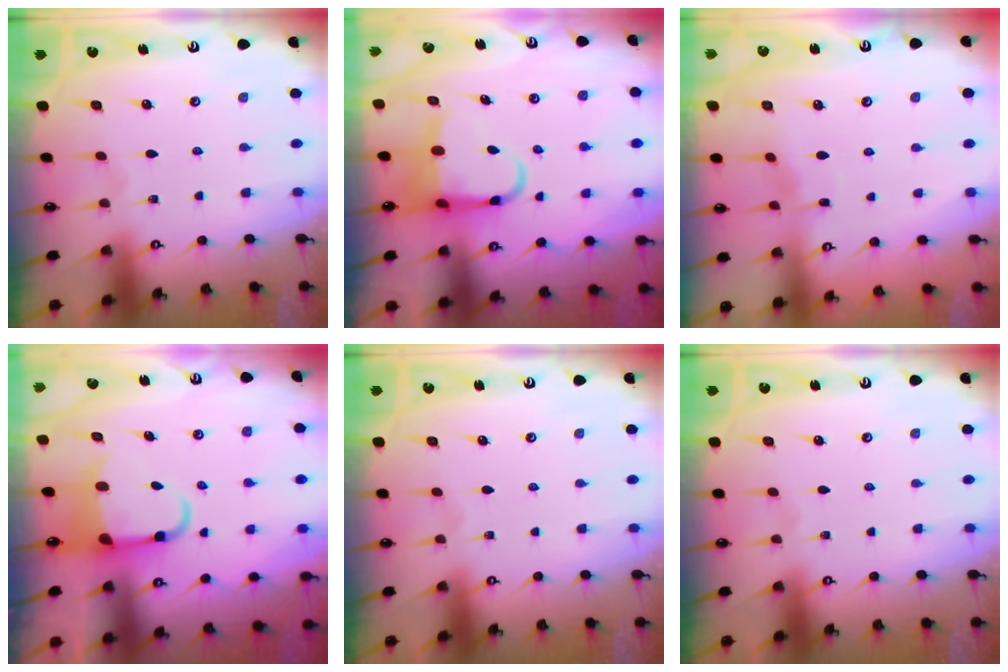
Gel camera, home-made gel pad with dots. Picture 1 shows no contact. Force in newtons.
{"total": 6.0, "press": 5.8, "slide": 1.4}
{"total": 4.2, "press": 4.2, "slide": 0.4}
{"total": 5.4, "press": 5.2, "slide": 1.3}
{"total": 0.0}
{"total": 0.0}